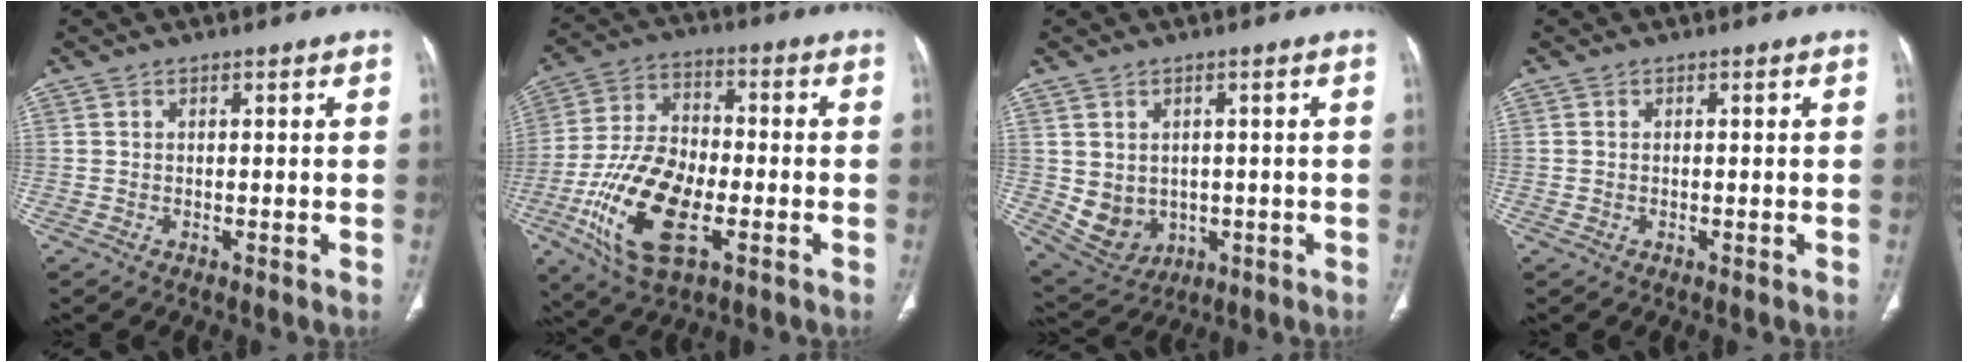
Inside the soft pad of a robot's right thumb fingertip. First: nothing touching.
{"total": 17.8, "force": [-5.7, 8.9, 14.2], "torque": [-0.277, 0.011, -0.104]}
{"total": 7.8, "force": [-0.6, 6.8, 3.9], "torque": [-0.053, -0.001, 0.018]}
{"total": 0.0}